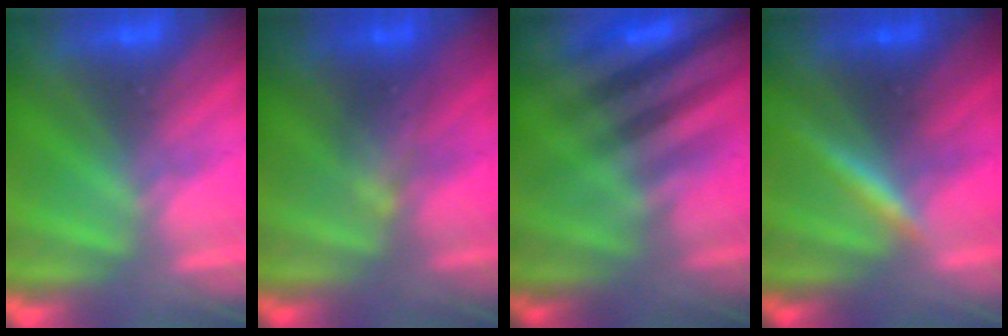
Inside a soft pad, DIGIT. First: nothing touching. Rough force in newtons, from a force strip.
{"total": 2.3}
{"total": 2.8}
{"total": 3.4}